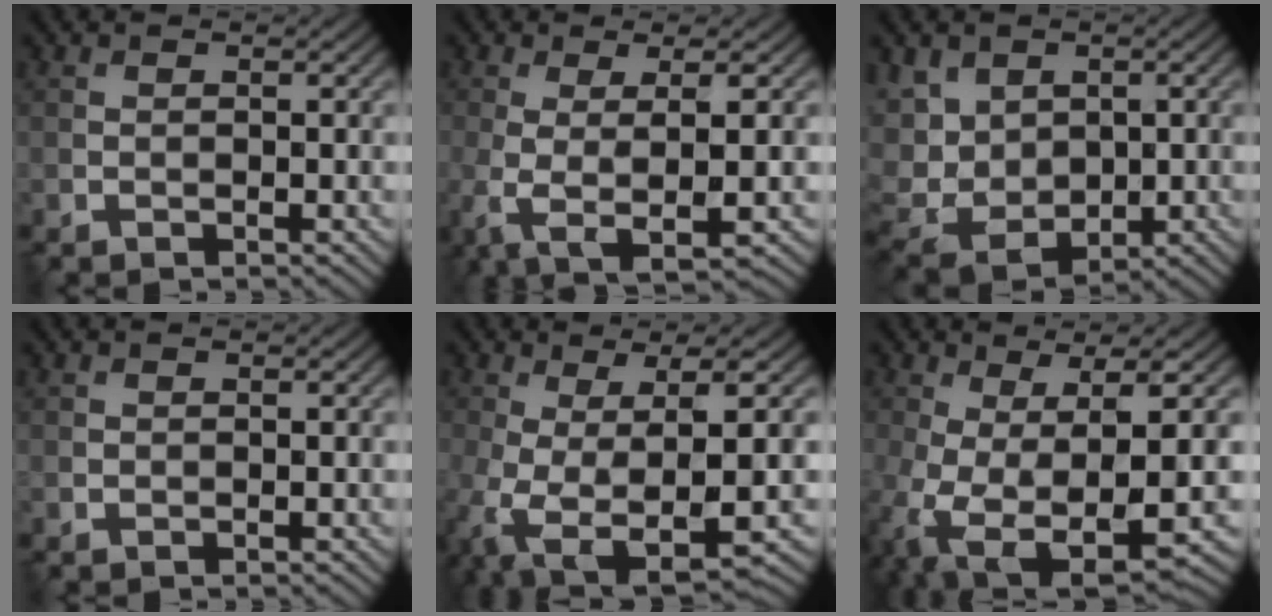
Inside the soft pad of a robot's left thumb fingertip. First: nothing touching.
{"total": 5.1, "force": [-0.2, 1.2, 5.0], "torque": [-0.100, -0.006, -0.005]}
{"total": 7.2, "force": [0.8, 5.4, 4.7], "torque": [-0.139, -0.011, 0.022]}
{"total": 0.0}
{"total": 9.1, "force": [-2.8, 2.8, 8.1], "torque": [-0.170, -0.025, -0.046]}
{"total": 10.0, "force": [-3.3, 3.4, 8.8], "torque": [-0.192, -0.035, -0.046]}